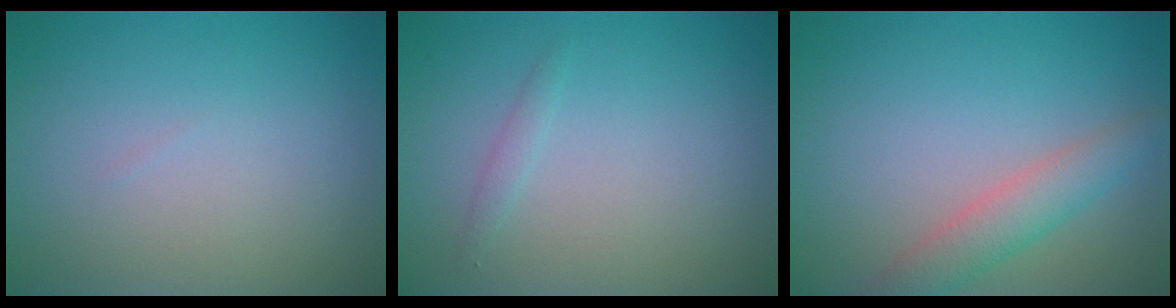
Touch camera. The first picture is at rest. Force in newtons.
{"total": 0.8, "press": 0.8, "slide": 0.1}
{"total": 3.2, "press": 3.2, "slide": 0.1}